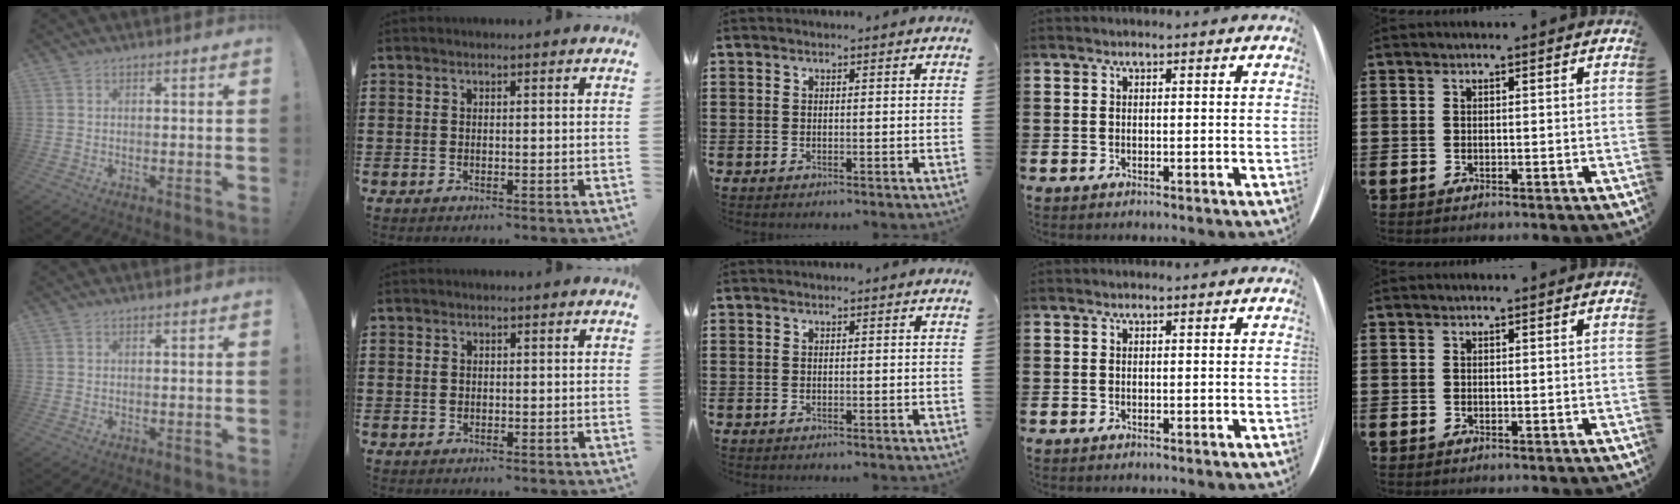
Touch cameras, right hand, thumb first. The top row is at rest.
{"index": {"total": 0.8, "force": [0.1, 0.6, 0.6], "torque": [-0.015, 0.001, 0.002]}}